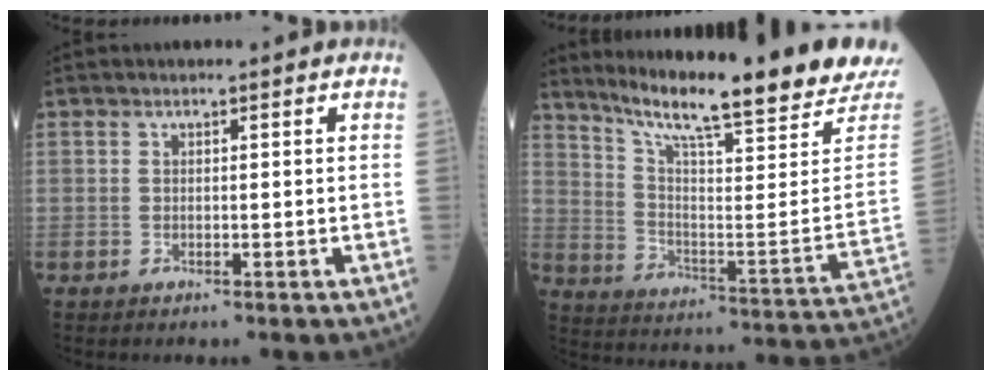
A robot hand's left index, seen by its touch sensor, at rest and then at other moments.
{"total": 21.8, "force": [18.4, 0.3, 11.8], "torque": [-0.195, -0.063, 0.260]}